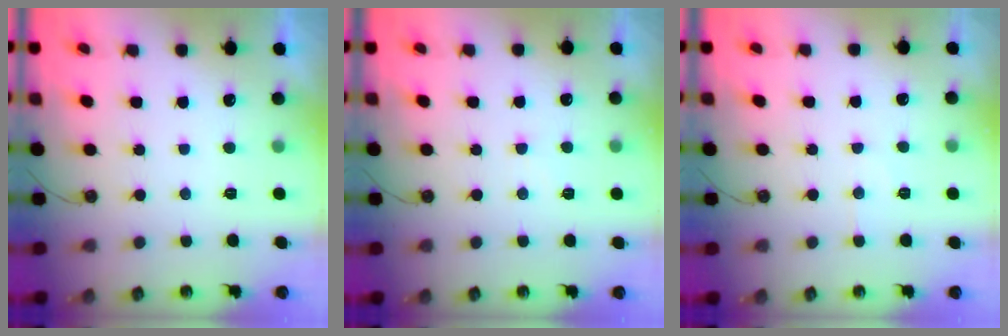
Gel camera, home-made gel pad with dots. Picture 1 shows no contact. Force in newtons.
{"total": 3.1, "press": 3.1, "slide": 0.5}
{"total": 4.9, "press": 4.9, "slide": 0.7}